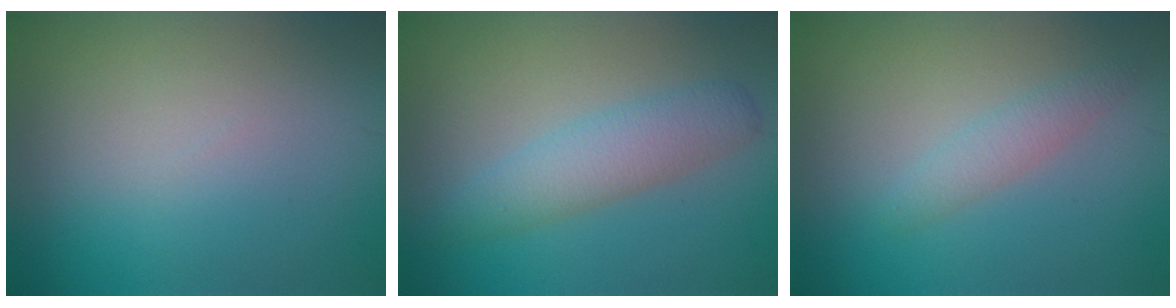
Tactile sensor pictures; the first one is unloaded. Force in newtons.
{"total": 3.5, "press": 3.5, "slide": 0.0}
{"total": 1.7, "press": 1.7, "slide": 0.1}